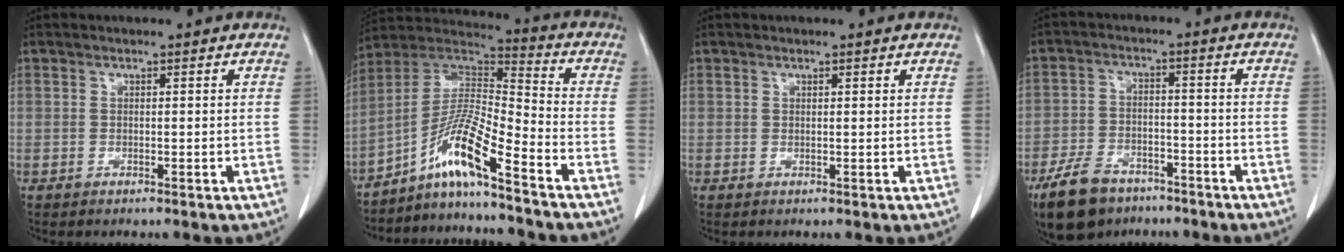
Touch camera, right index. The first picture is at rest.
{"total": 10.8, "force": [-7.0, 0.1, 8.2], "torque": [-0.161, 0.012, -0.133]}
{"total": 0.0}
{"total": 10.1, "force": [-7.3, 5.3, 4.4], "torque": [-0.097, -0.003, -0.124]}